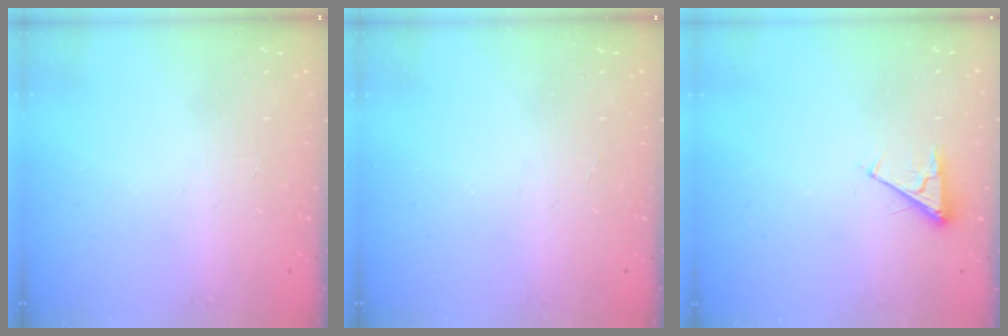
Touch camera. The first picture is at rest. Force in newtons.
{"total": 0.0}
{"total": 2.8, "press": 2.8, "slide": 0.4}